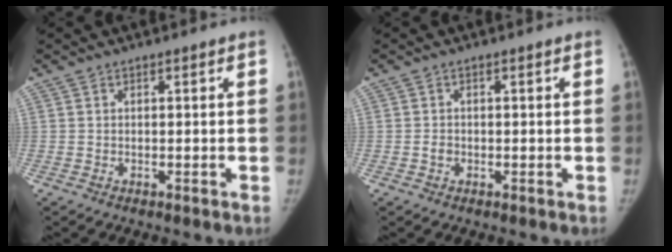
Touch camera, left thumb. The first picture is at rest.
{"total": 0.9, "force": [-0.2, 0.8, 0.5], "torque": [-0.003, 0.002, -0.003]}